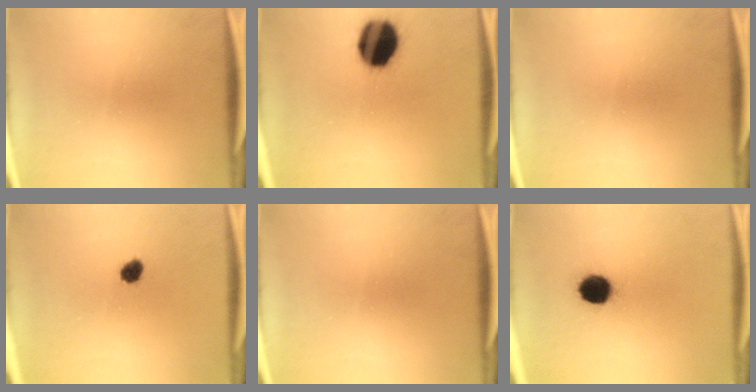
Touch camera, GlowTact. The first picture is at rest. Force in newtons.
{"total": 15.7}
{"total": 0.0}
{"total": 2.8}
{"total": 0.0}
{"total": 9.5}